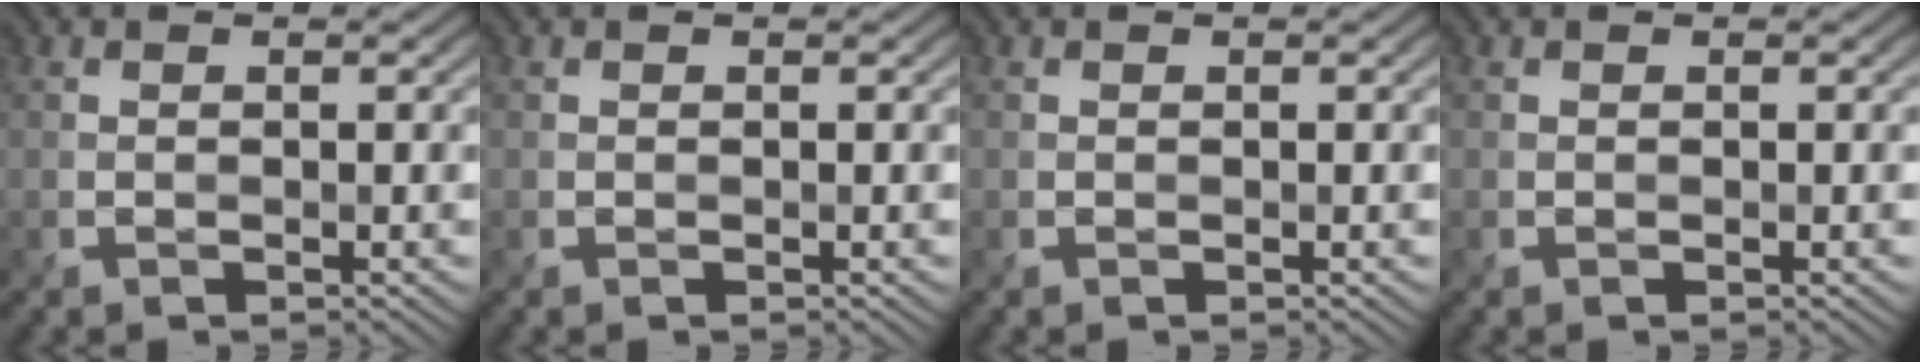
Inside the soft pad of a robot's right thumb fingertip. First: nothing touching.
{"total": 0.0}
{"total": 0.0}
{"total": 0.0}